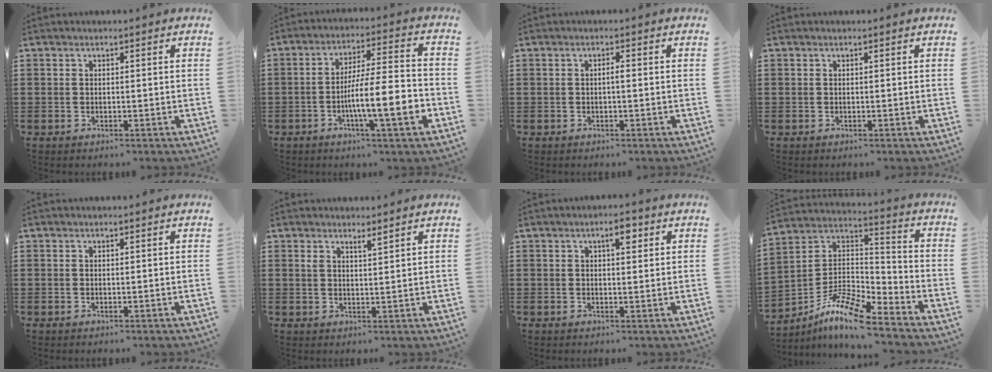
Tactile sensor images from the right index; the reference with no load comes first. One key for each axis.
{"total": 10.3, "fx": -3.7, "fy": 1.6, "fz": 9.5, "tx": -0.140, "ty": -0.002, "tz": -0.067}
{"total": 0.9, "fx": -0.2, "fy": 0.2, "fz": 0.9, "tx": -0.017, "ty": -0.002, "tz": -0.003}
{"total": 0.0}
{"total": 0.0}
{"total": 1.9, "fx": 1.6, "fy": 0.2, "fz": 1.0, "tx": -0.022, "ty": 0.001, "tz": 0.028}
{"total": 3.2, "fx": 1.6, "fy": 1.1, "fz": 2.6, "tx": -0.040, "ty": 0.002, "tz": 0.021}
{"total": 9.9, "fx": -8.2, "fy": 1.7, "fz": 5.2, "tx": -0.118, "ty": 0.002, "tz": -0.169}